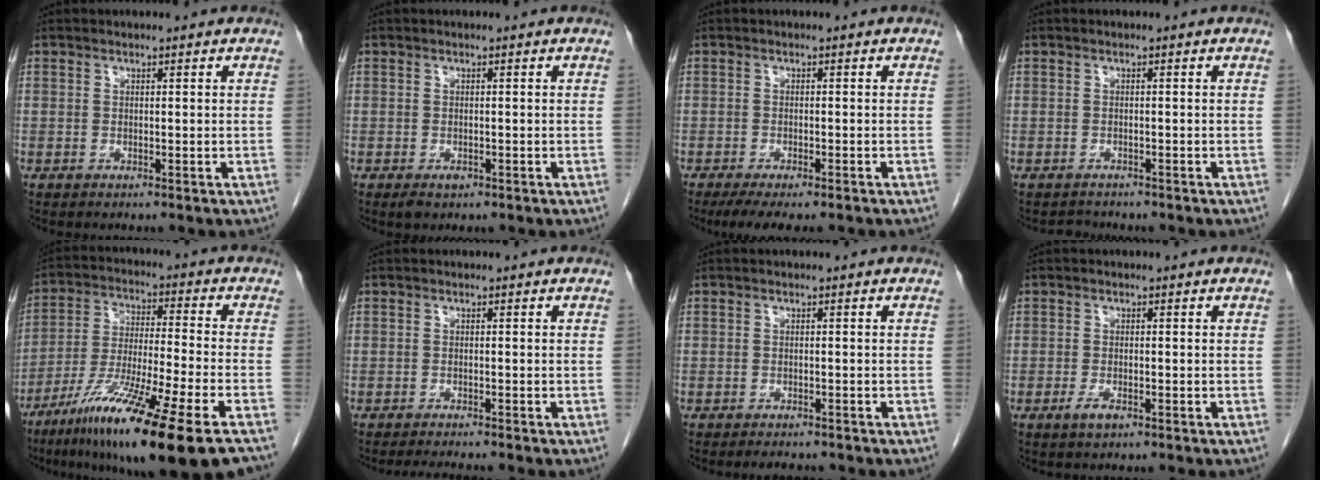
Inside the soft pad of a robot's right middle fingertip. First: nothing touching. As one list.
[{"total": 1.6, "force": [-0.9, 0.8, 1.0], "torque": [-0.016, 0.000, -0.008]}, {"total": 7.3, "force": [-5.8, 1.6, 4.1], "torque": [-0.053, -0.011, -0.087]}, {"total": 1.5, "force": [-1.4, 0.5, -0.2], "torque": [0.001, -0.004, -0.020]}, {"total": 20.1, "force": [-12.7, -0.2, 15.6], "torque": [-0.251, -0.054, -0.221]}, {"total": 2.9, "force": [-2.7, -0.2, 1.0], "torque": [-0.016, -0.010, -0.040]}, {"total": 2.7, "force": [-2.4, 0.8, 0.9], "torque": [-0.013, -0.004, -0.029]}, {"total": 1.9, "force": [-1.1, 0.6, 1.4], "torque": [-0.030, -0.001, -0.018]}]